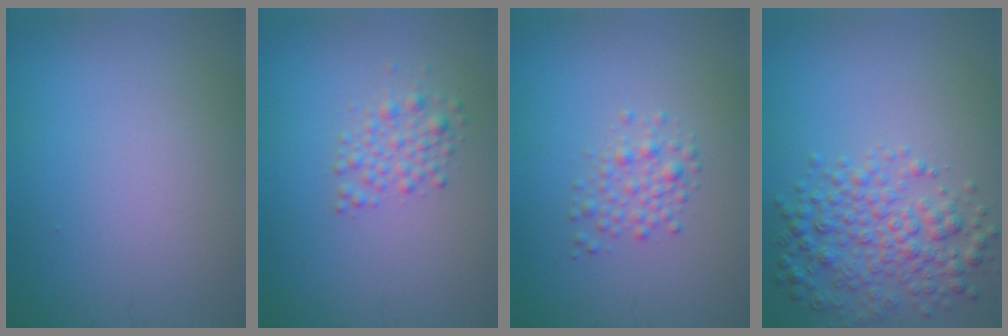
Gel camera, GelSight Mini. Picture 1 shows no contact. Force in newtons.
{"total": 2.0, "press": 2.0, "slide": 0.1}
{"total": 1.9, "press": 1.9, "slide": 0.0}
{"total": 4.8, "press": 4.8, "slide": 0.1}